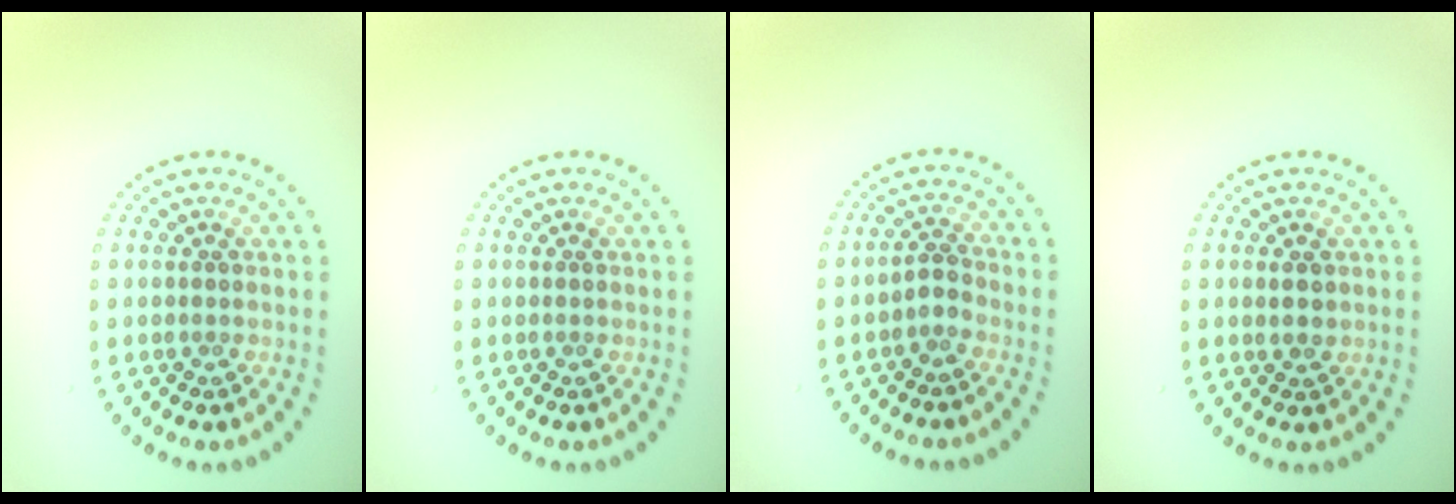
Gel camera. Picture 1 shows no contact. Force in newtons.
{"total": 0.0}
{"total": 1.2, "press": 1.0, "slide": 0.7}
{"total": 1.1, "press": 1.1, "slide": 0.3}